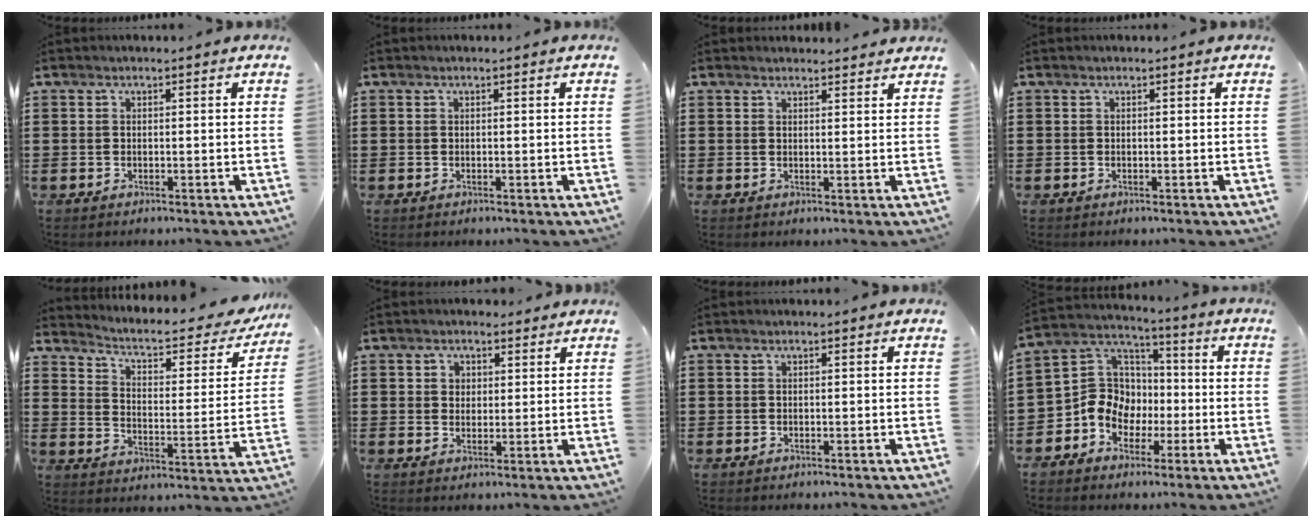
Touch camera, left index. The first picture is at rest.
{"total": 0.0}
{"total": 1.7, "force": [1.7, 0.2, 0.2], "torque": [-0.007, 0.002, 0.033]}
{"total": 0.0}
{"total": 4.3, "force": [3.3, 0.9, 2.6], "torque": [-0.068, -0.026, 0.046]}
{"total": 2.7, "force": [1.5, 2.2, 0.1], "torque": [-0.005, 0.008, 0.024]}
{"total": 0.0}
{"total": 8.8, "force": [-2.4, 8.0, 2.7], "torque": [-0.099, 0.008, -0.050]}